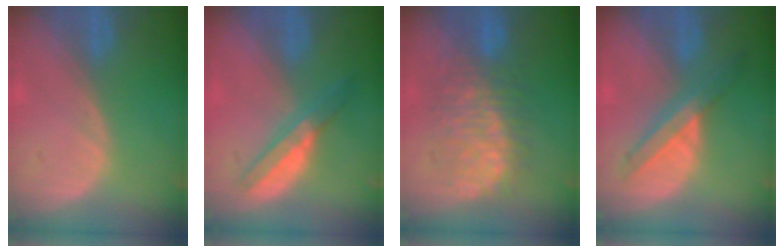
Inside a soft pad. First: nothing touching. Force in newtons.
{"total": 5.1, "press": 5.0, "slide": 1.1}
{"total": 8.8, "press": 8.8, "slide": 0.6}
{"total": 7.2, "press": 6.1, "slide": 3.8}